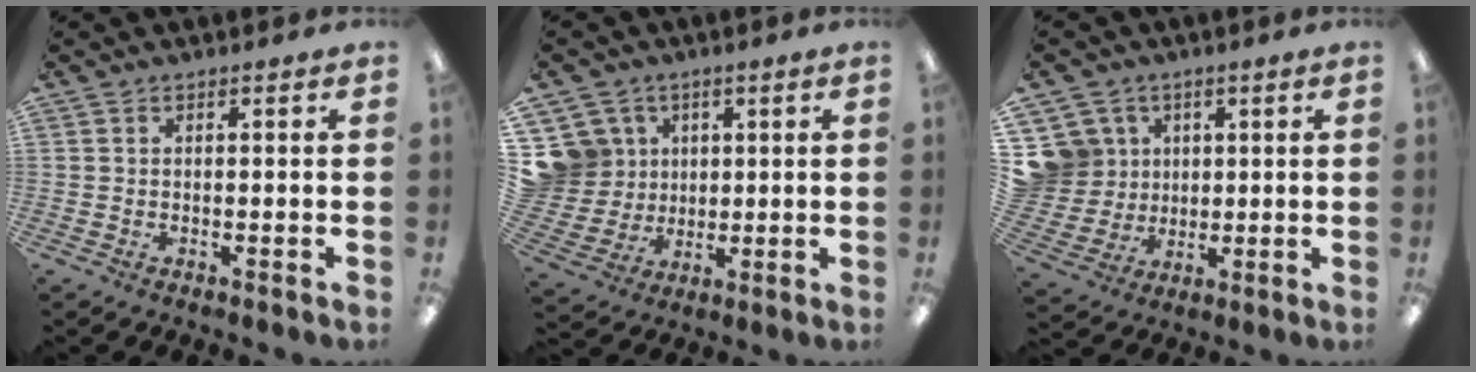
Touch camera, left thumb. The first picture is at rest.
{"total": 10.5, "force": [3.7, 9.8, 1.2], "torque": [-0.055, -0.018, 0.082]}
{"total": 10.2, "force": [3.7, 9.4, 1.0], "torque": [-0.059, -0.013, 0.082]}